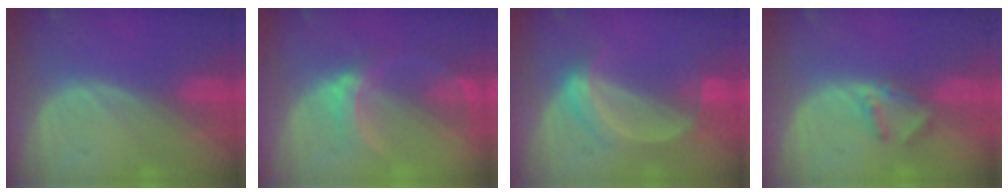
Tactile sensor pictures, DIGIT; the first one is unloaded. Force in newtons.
{"total": 6.3, "press": 5.6, "slide": 2.8}
{"total": 5.3, "press": 5.2, "slide": 1.2}
{"total": 3.2, "press": 3.0, "slide": 1.0}